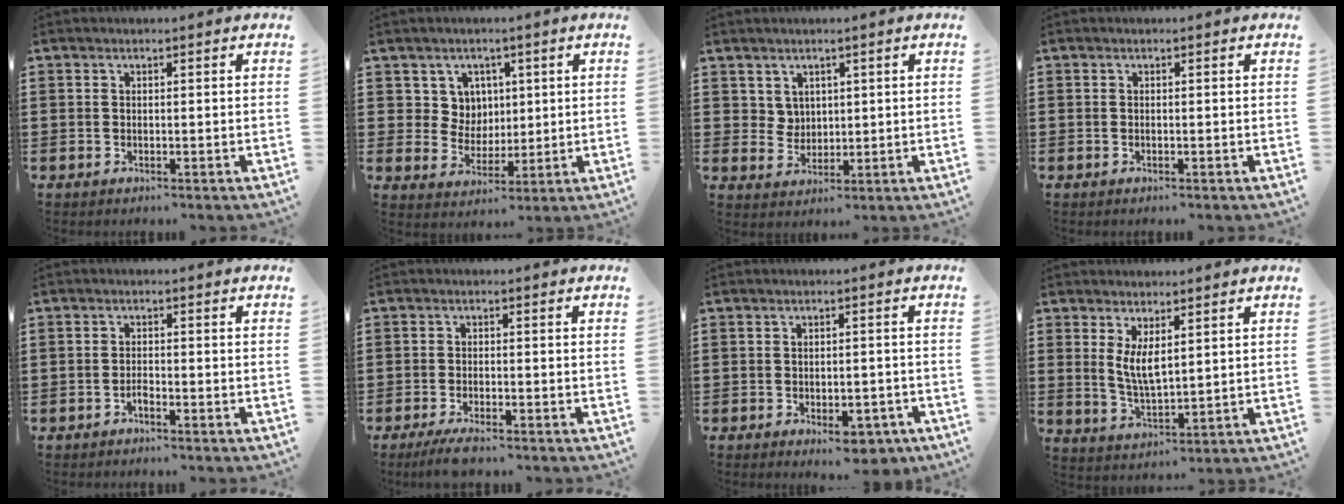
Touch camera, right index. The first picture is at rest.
{"total": 5.5, "force": [2.2, 5.0, 1.0], "torque": [-0.038, 0.012, 0.039]}
{"total": 3.3, "force": [2.1, 2.5, 0.5], "torque": [-0.021, 0.010, 0.040]}
{"total": 0.0}
{"total": 1.4, "force": [-1.1, 0.3, 0.7], "torque": [-0.017, -0.001, -0.022]}
{"total": 2.9, "force": [-2.5, 0.1, 1.4], "torque": [-0.030, -0.004, -0.049]}
{"total": 4.3, "force": [-3.1, 1.4, 2.7], "torque": [-0.038, 0.004, -0.053]}
{"total": 4.7, "force": [1.6, 1.9, 4.0], "torque": [-0.083, 0.003, 0.030]}